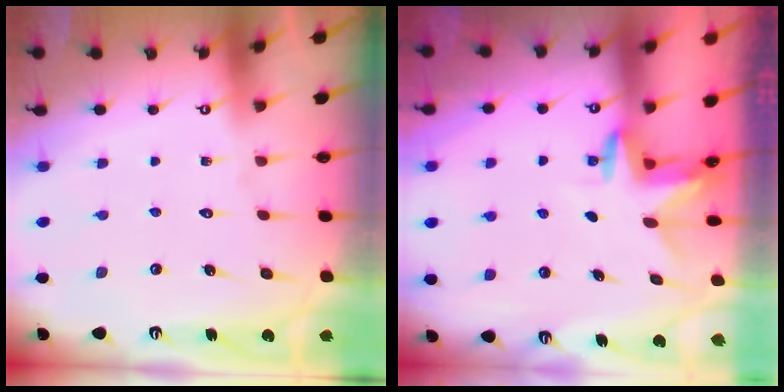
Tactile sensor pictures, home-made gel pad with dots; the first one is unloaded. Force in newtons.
{"total": 3.2, "press": 3.2, "slide": 0.3}